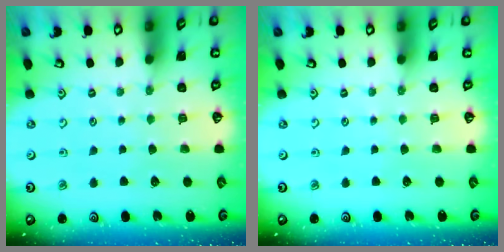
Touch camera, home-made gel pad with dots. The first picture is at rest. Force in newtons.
{"total": 0.0}